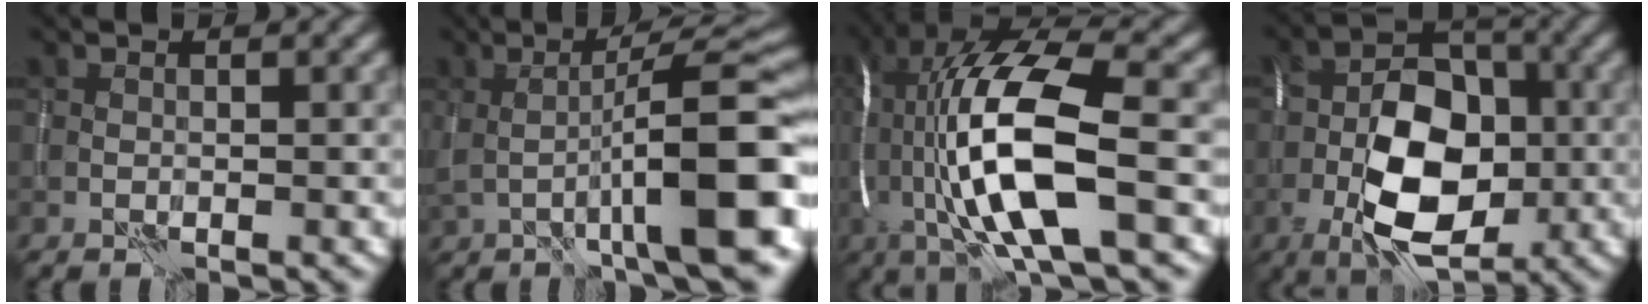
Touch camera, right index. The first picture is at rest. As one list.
[{"total": 10.1, "force": [-1.1, 2.1, 9.8], "torque": [-0.125, 0.010, -0.023]}, {"total": 14.5, "force": [-1.4, 4.8, 13.6], "torque": [-0.271, 0.015, -0.031]}, {"total": 10.4, "force": [-3.0, 6.0, 8.0], "torque": [-0.137, 0.006, -0.059]}]